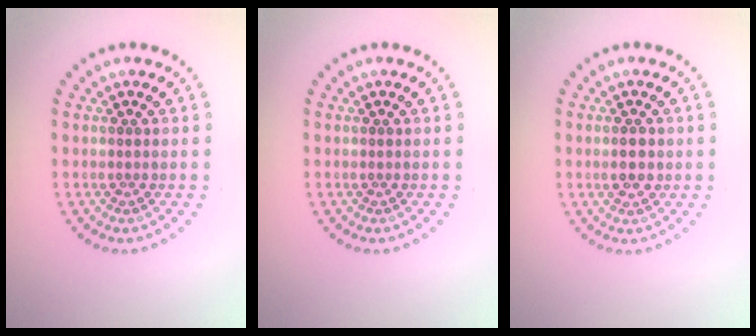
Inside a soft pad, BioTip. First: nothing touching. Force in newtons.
{"total": 0.0}
{"total": 1.6, "press": 1.6, "slide": 0.1}